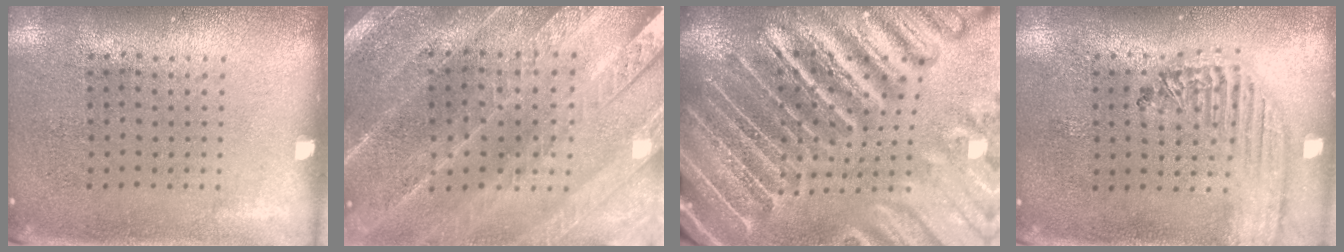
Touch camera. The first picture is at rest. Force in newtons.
{"total": 2.8, "press": 2.7, "slide": 0.4}
{"total": 5.5, "press": 4.8, "slide": 2.7}
{"total": 1.8, "press": 1.7, "slide": 0.6}